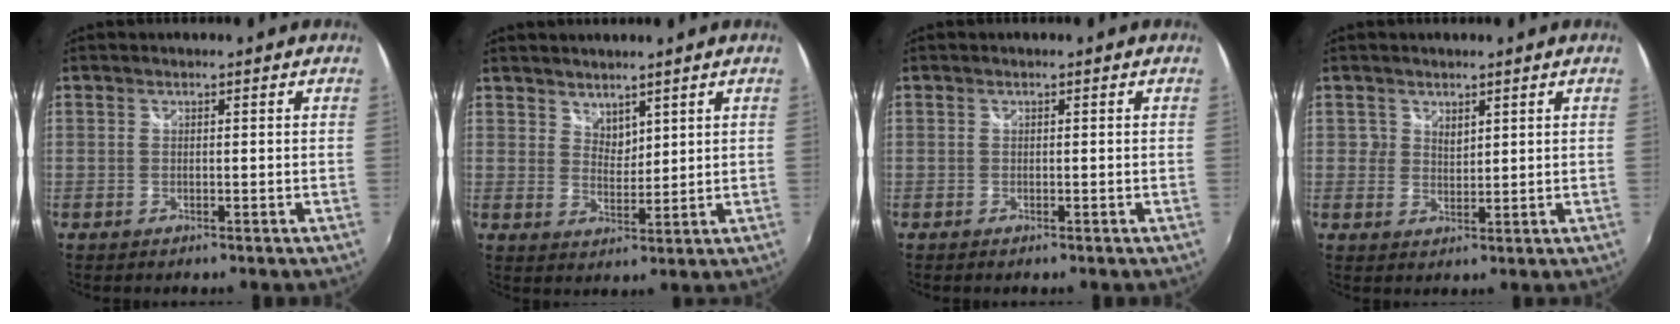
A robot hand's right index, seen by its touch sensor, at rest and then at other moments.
{"total": 3.6, "force": [3.0, 1.7, 0.9], "torque": [-0.006, 0.000, 0.055]}
{"total": 0.0}
{"total": 2.3, "force": [1.4, 1.8, 0.4], "torque": [-0.004, 0.004, 0.026]}